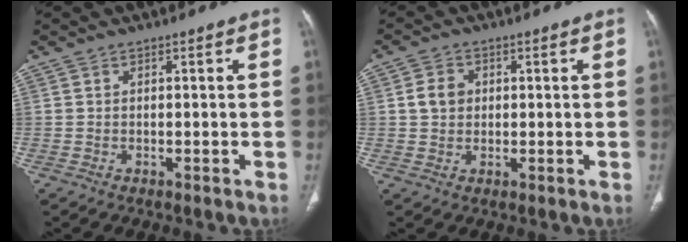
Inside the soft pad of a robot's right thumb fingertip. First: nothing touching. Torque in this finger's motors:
{"motor_torque": [-0.22, 0.42, 0.02, -0.10, 0.00]}